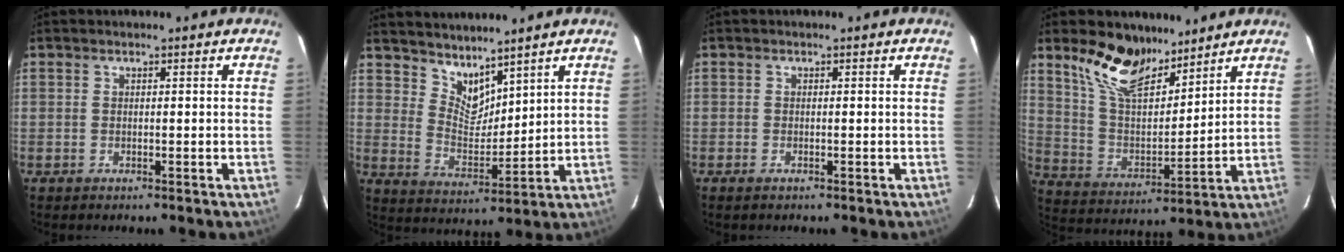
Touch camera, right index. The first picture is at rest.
{"total": 7.1, "force": [6.1, 2.9, 2.3], "torque": [-0.033, -0.004, 0.122]}
{"total": 0.9, "force": [-0.7, 0.3, 0.5], "torque": [-0.010, -0.003, -0.013]}
{"total": 13.9, "force": [10.4, 5.8, 7.2], "torque": [-0.146, 0.008, 0.202]}